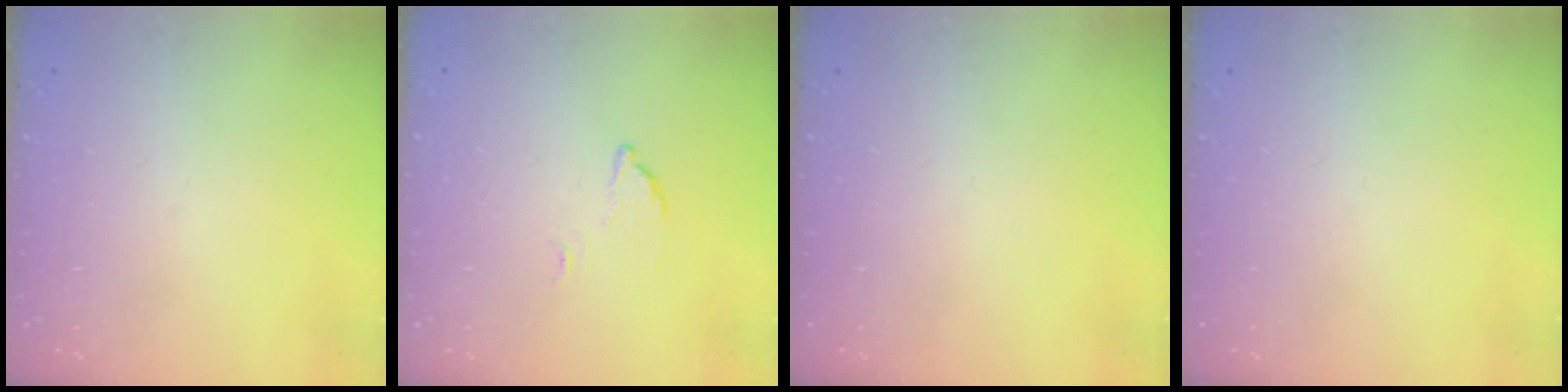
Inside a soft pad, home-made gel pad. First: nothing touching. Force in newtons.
{"total": 2.2, "press": 2.2, "slide": 0.1}
{"total": 0.0}
{"total": 0.0}